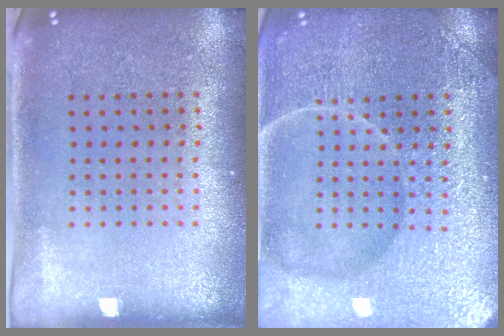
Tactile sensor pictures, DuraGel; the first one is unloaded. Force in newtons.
{"total": 7.4, "press": 7.4, "slide": 0.9}